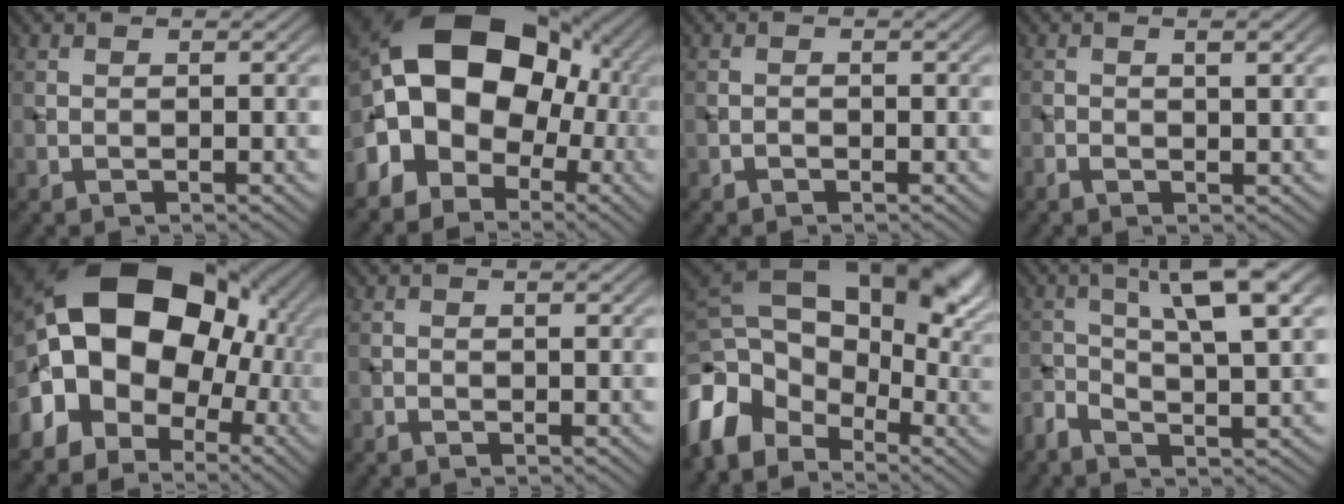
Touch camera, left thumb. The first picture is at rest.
{"total": 17.0, "force": [-0.7, 12.0, 12.0], "torque": [-0.223, 0.015, -0.024]}
{"total": 0.6, "force": [-0.4, 0.3, 0.3], "torque": [-0.002, 0.000, -0.008]}
{"total": 2.4, "force": [0.5, 0.5, 2.3], "torque": [-0.041, 0.002, 0.008]}
{"total": 20.1, "force": [0.2, 14.5, 13.9], "torque": [-0.262, 0.010, 0.001]}
{"total": 1.2, "force": [-0.1, 0.3, 1.2], "torque": [-0.021, 0.001, -0.003]}
{"total": 18.2, "force": [-0.6, 11.9, 13.8], "torque": [-0.252, 0.004, -0.011]}
{"total": 8.5, "force": [0.9, 2.2, 8.2], "torque": [-0.146, 0.005, 0.011]}